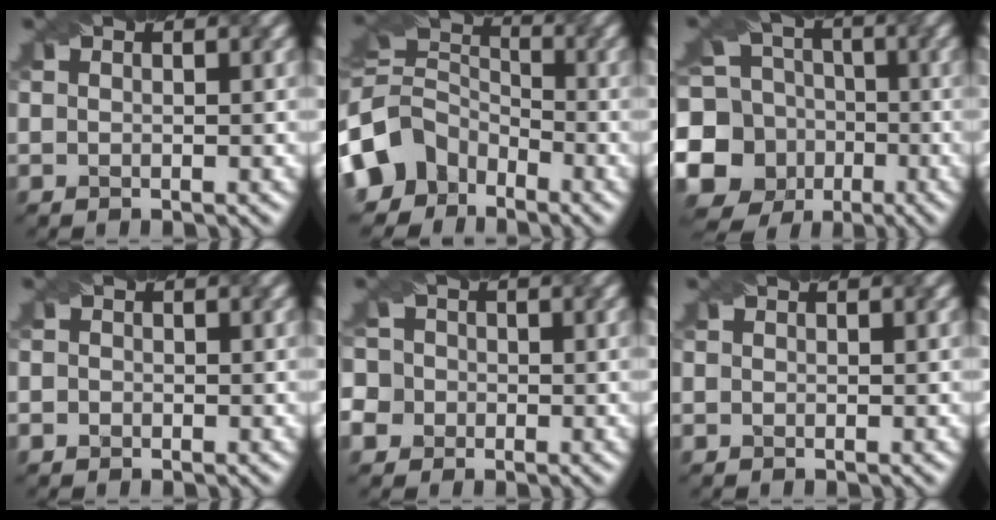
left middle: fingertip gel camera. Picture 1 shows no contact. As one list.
[{"total": 6.8, "force": [-3.9, 5.0, 2.4], "torque": [-0.051, 0.011, -0.087]}, {"total": 14.3, "force": [-3.7, 12.5, 5.7], "torque": [-0.120, -0.011, -0.082]}, {"total": 1.6, "force": [-0.1, 1.4, 0.7], "torque": [0.005, 0.026, -0.021]}, {"total": 7.6, "force": [-2.0, 6.9, 2.6], "torque": [-0.048, 0.026, -0.075]}, {"total": 0.0}]